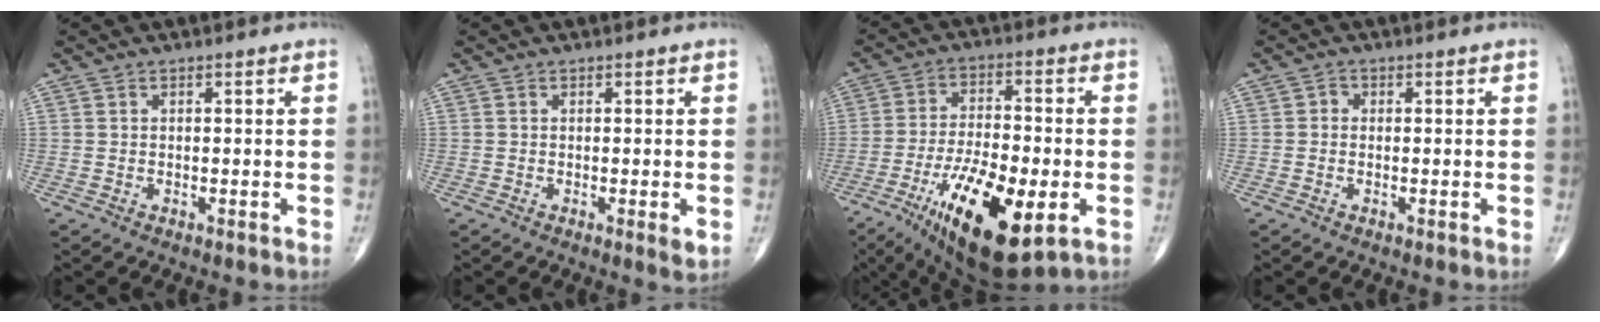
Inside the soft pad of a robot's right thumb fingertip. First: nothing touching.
{"total": 2.0, "force": [-0.4, 0.3, 1.9], "torque": [-0.032, -0.008, -0.009]}
{"total": 19.5, "force": [-7.4, 6.9, 16.7], "torque": [-0.292, 0.000, -0.114]}
{"total": 1.0, "force": [-0.1, 0.9, 0.5], "torque": [0.001, 0.004, -0.008]}